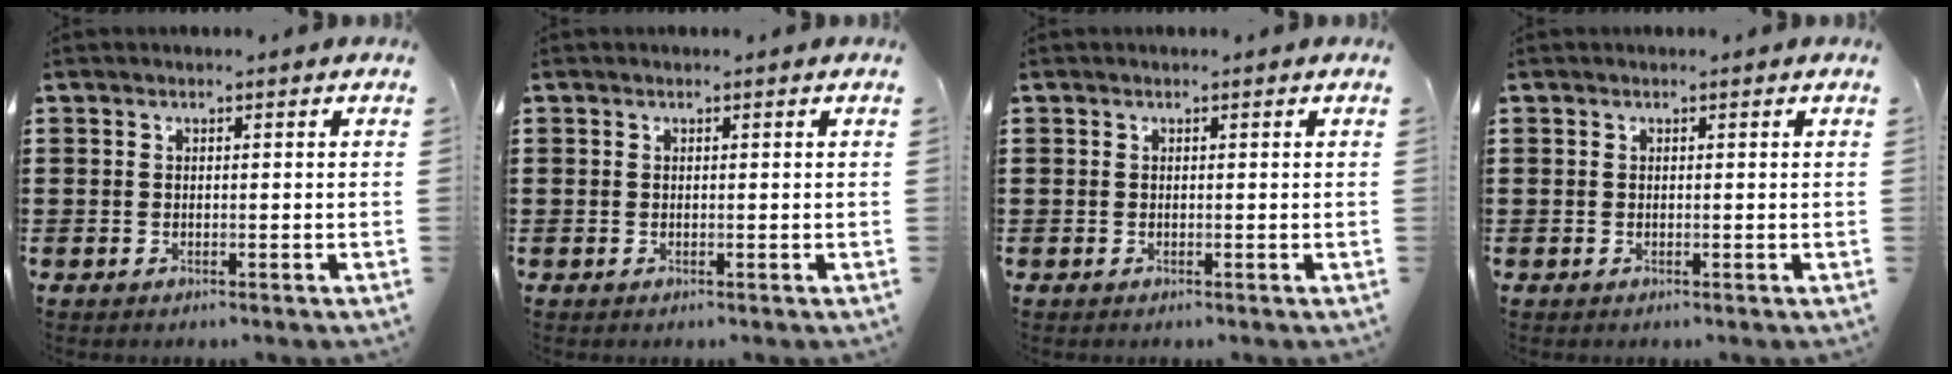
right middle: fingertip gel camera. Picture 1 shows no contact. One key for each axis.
{"total": 0.0}
{"total": 0.0}
{"total": 0.0}